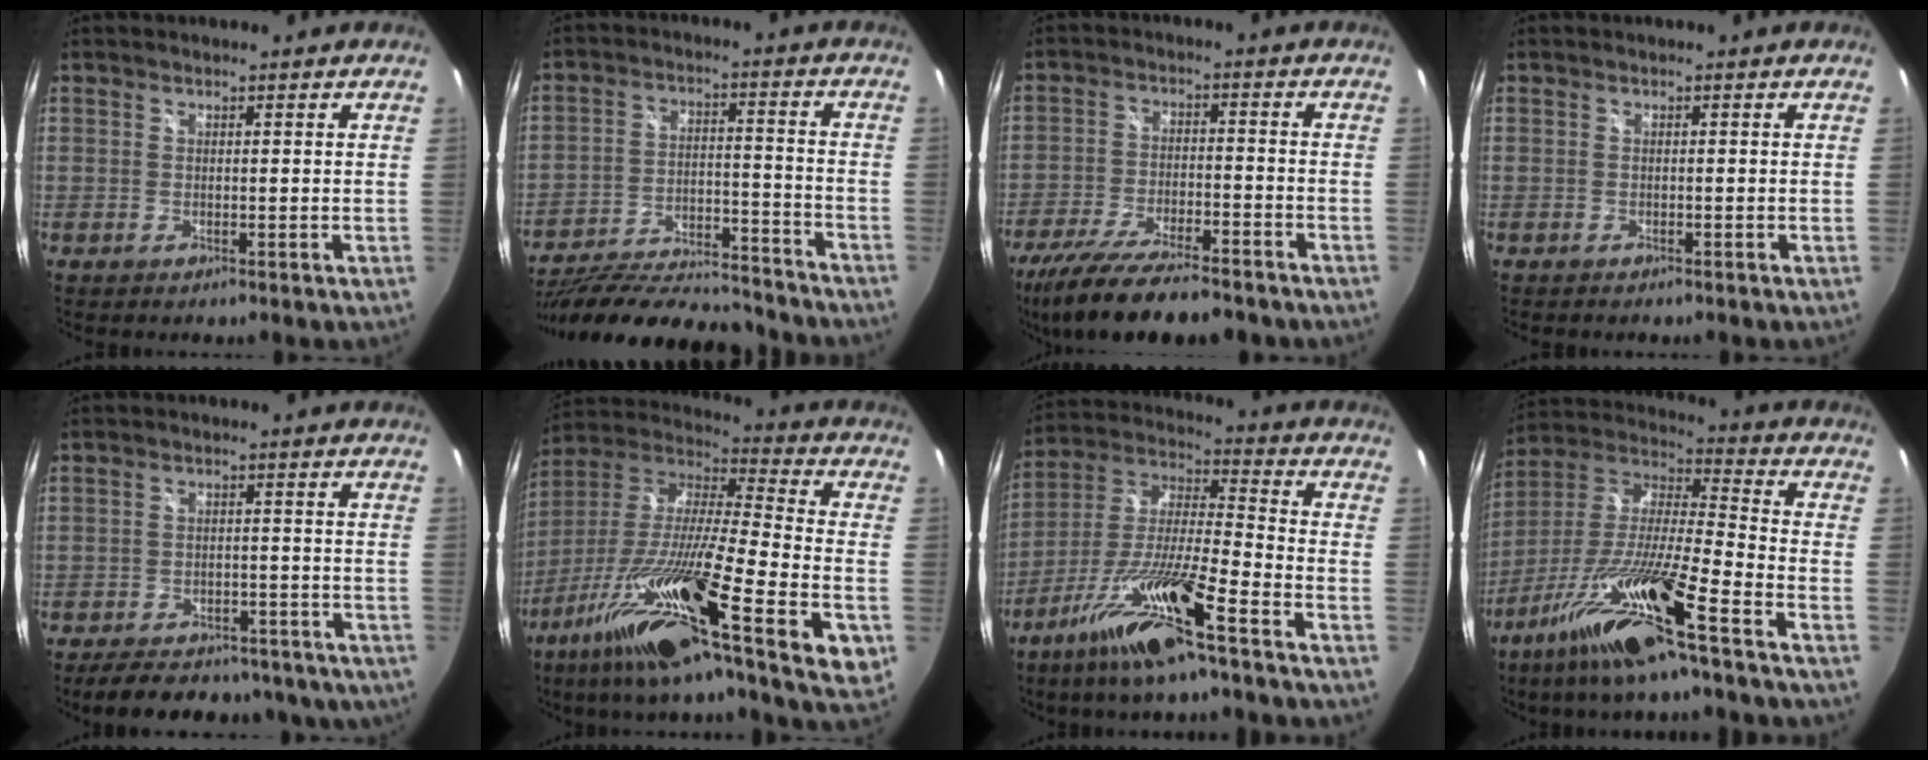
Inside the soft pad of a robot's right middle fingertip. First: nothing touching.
{"total": 25.6, "force": [-22.2, 5.7, 11.4], "torque": [-0.211, -0.038, -0.322]}
{"total": 18.4, "force": [-15.0, 4.1, 9.8], "torque": [-0.197, -0.041, -0.242]}
{"total": 1.0, "force": [-1.0, 0.1, 0.2], "torque": [-0.009, -0.005, -0.015]}
{"total": 16.4, "force": [-13.1, 7.0, 6.9], "torque": [-0.140, 0.008, -0.159]}
{"total": 28.1, "force": [-14.3, 2.3, 24.1], "torque": [-0.395, -0.067, -0.258]}
{"total": 16.0, "force": [-10.4, 0.8, 12.1], "torque": [-0.238, -0.014, -0.196]}
{"total": 18.6, "force": [-12.2, 0.5, 14.1], "torque": [-0.268, -0.027, -0.229]}